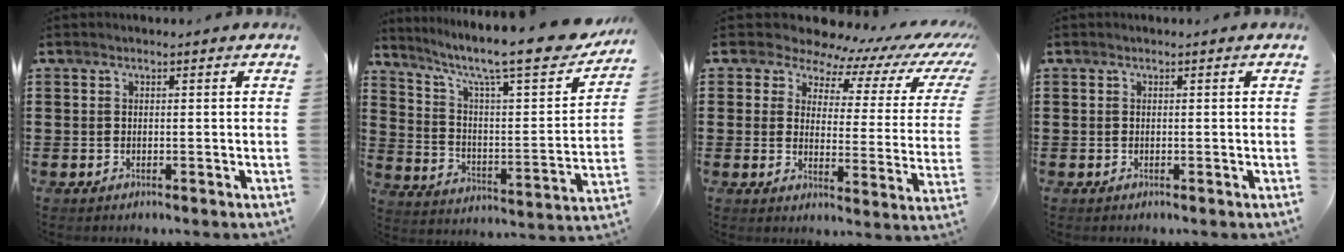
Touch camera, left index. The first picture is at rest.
{"total": 10.8, "force": [8.1, 1.4, 6.9], "torque": [-0.141, -0.056, 0.125]}
{"total": 6.7, "force": [5.7, 3.1, 1.6], "torque": [-0.055, -0.042, 0.094]}
{"total": 0.0}